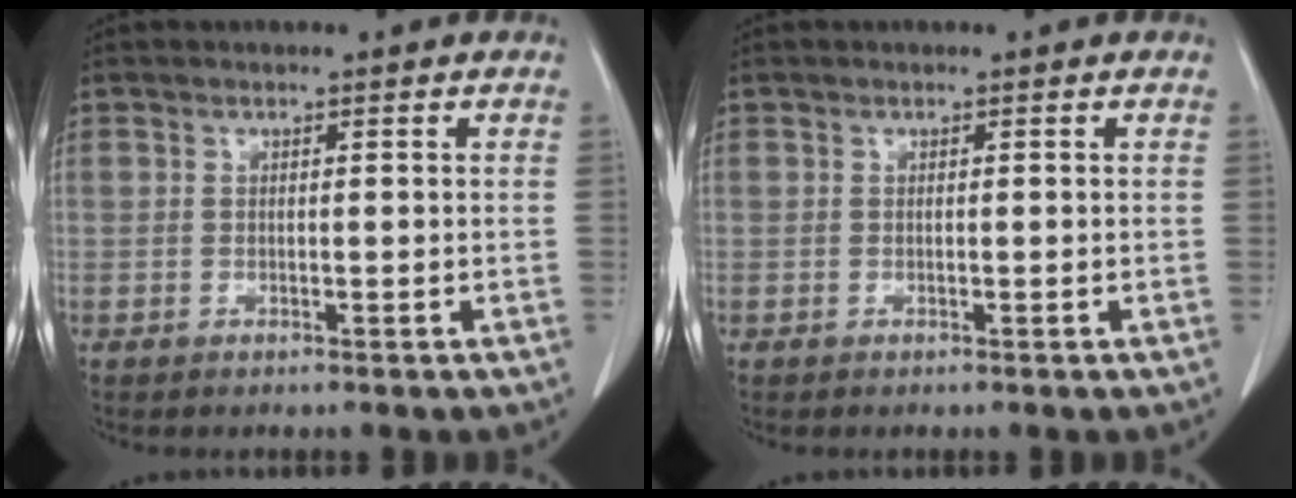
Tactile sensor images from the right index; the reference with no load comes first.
{"total": 0.0}